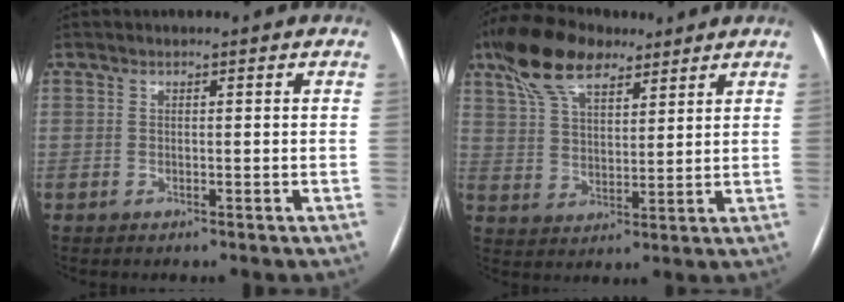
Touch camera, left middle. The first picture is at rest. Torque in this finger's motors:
{"motor_torque": [1.13, -1.00, 0.71, 0.07]}